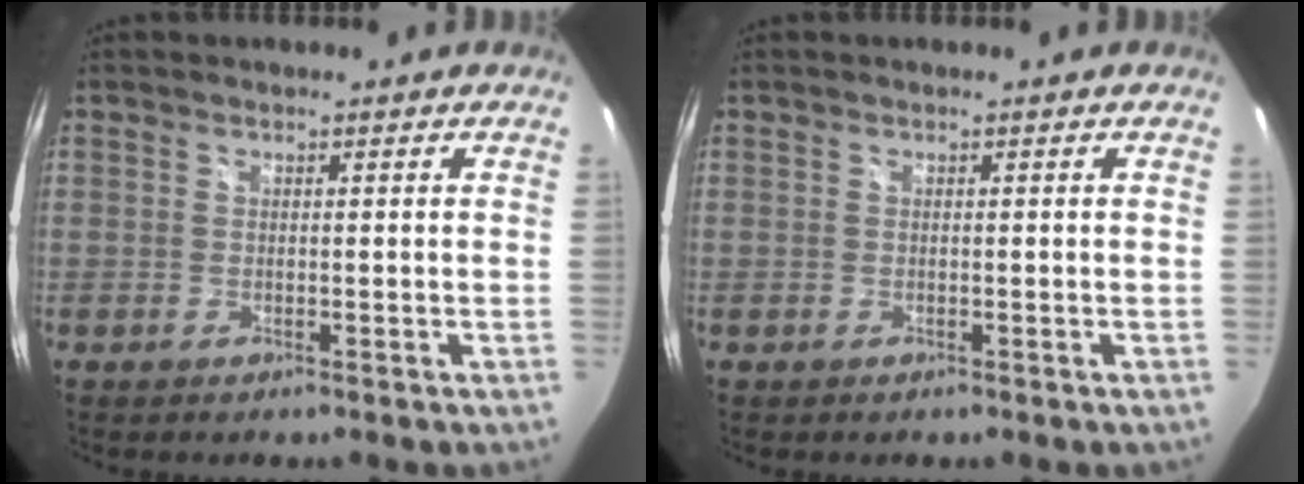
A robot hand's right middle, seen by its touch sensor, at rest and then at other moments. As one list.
[{"total": 0.0}]